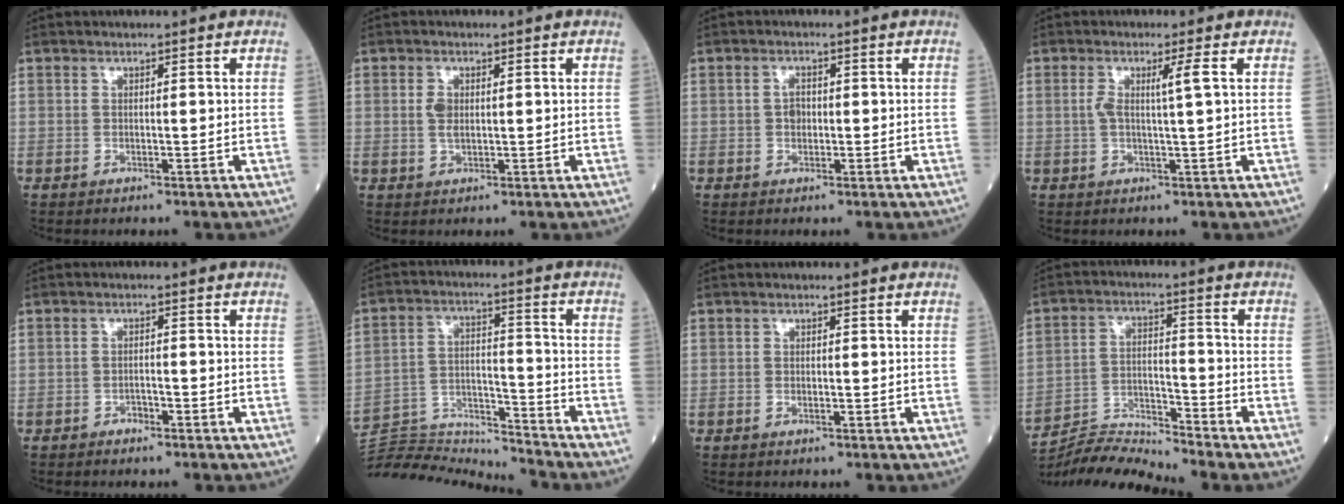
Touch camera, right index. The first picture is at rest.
{"total": 2.2, "force": [0.4, 1.1, 1.9], "torque": [-0.041, 0.003, 0.009]}
{"total": 1.9, "force": [-0.1, 1.3, 1.4], "torque": [-0.023, 0.003, -0.002]}
{"total": 3.3, "force": [0.7, -0.6, 3.2], "torque": [-0.065, 0.001, 0.011]}
{"total": 1.5, "force": [-1.1, 0.6, 0.8], "torque": [-0.009, 0.002, -0.018]}
{"total": 15.0, "force": [-14.9, -1.2, 0.2], "torque": [-0.005, 0.030, -0.254]}
{"total": 0.7, "force": [-0.2, 0.2, 0.7], "torque": [-0.011, -0.001, -0.004]}
{"total": 8.1, "force": [-7.9, -2.0, -0.3], "torque": [-0.004, 0.013, -0.146]}